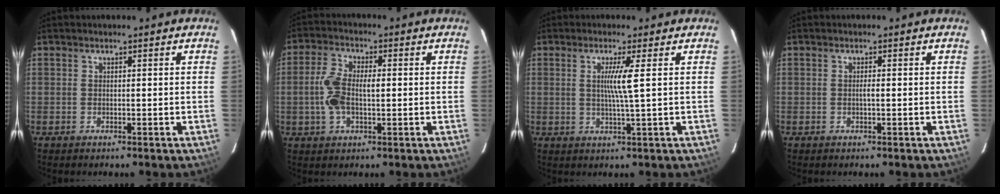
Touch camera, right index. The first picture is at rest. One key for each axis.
{"total": 6.9, "fx": -0.2, "fy": 2.8, "fz": 6.3, "tx": -0.143, "ty": 0.016, "tz": -0.005}
{"total": 4.3, "fx": 0.8, "fy": -1.1, "fz": 4.1, "tx": -0.078, "ty": -0.007, "tz": 0.013}
{"total": 0.8, "fx": -0.1, "fy": 0.0, "fz": 0.8, "tx": -0.016, "ty": 0.000, "tz": -0.002}